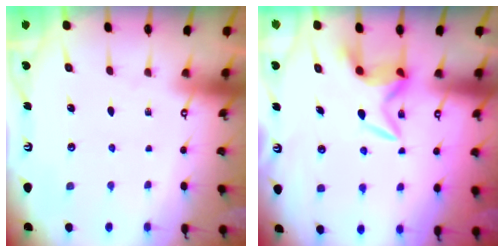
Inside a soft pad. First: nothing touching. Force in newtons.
{"total": 5.7, "press": 5.7, "slide": 0.6}